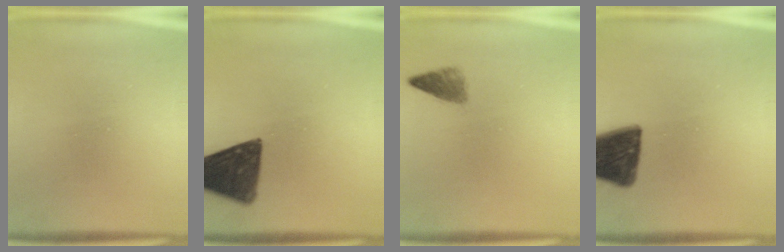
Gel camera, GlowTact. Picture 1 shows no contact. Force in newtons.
{"total": 13.1}
{"total": 2.2}
{"total": 13.7}